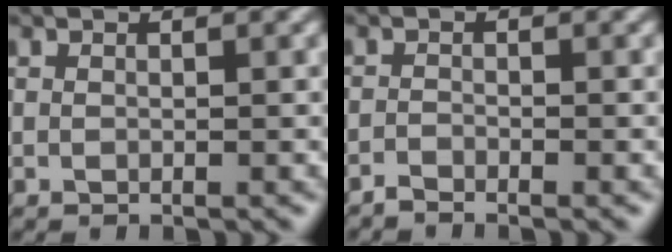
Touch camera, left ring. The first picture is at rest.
{"total": 1.0, "force": [-0.9, 0.1, 0.3], "torque": [-0.004, -0.001, -0.022]}